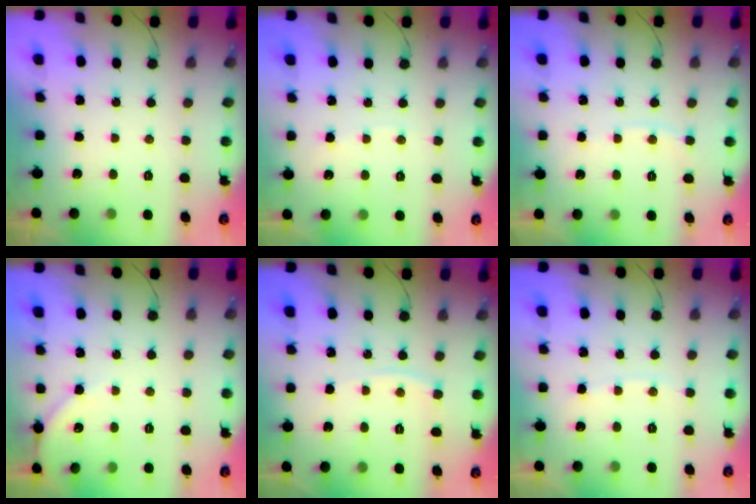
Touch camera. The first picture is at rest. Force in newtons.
{"total": 2.6, "press": 2.6, "slide": 0.3}
{"total": 3.0, "press": 2.9, "slide": 0.4}
{"total": 4.7, "press": 4.7, "slide": 0.7}
{"total": 3.3, "press": 3.3, "slide": 0.2}
{"total": 3.0, "press": 3.0, "slide": 0.4}